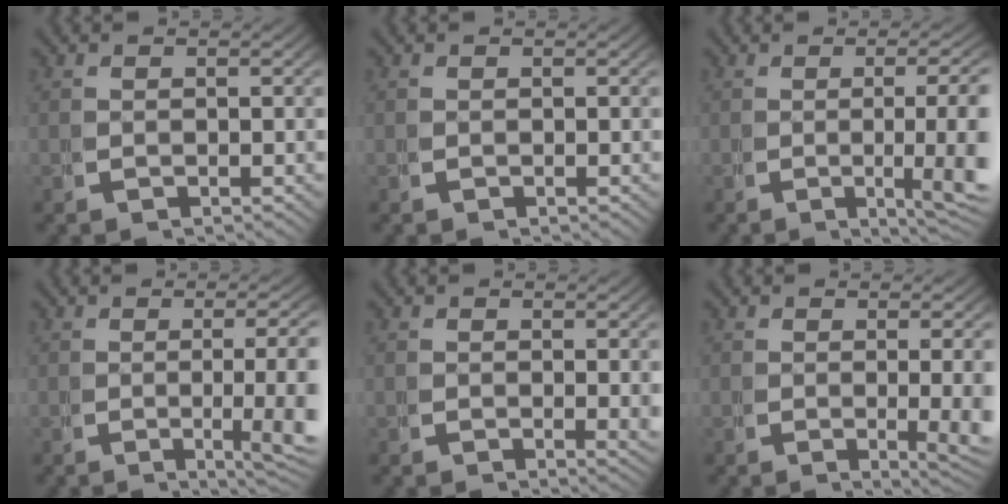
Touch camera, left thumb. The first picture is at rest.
{"total": 0.7, "force": [0.1, -0.6, -0.4], "torque": [0.018, 0.002, 0.000]}
{"total": 7.2, "force": [-1.2, 2.0, 6.8], "torque": [-0.087, 0.001, -0.025]}
{"total": 6.5, "force": [-1.1, 1.7, 6.2], "torque": [-0.077, 0.003, -0.023]}
{"total": 1.1, "force": [0.3, 0.0, 1.0], "torque": [-0.008, 0.000, 0.000]}
{"total": 4.4, "force": [-0.3, 0.9, 4.3], "torque": [-0.052, -0.007, -0.006]}